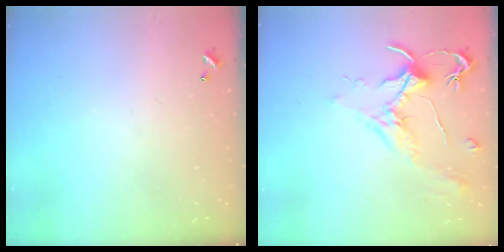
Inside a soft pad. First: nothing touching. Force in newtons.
{"total": 1.8, "press": 1.7, "slide": 0.8}